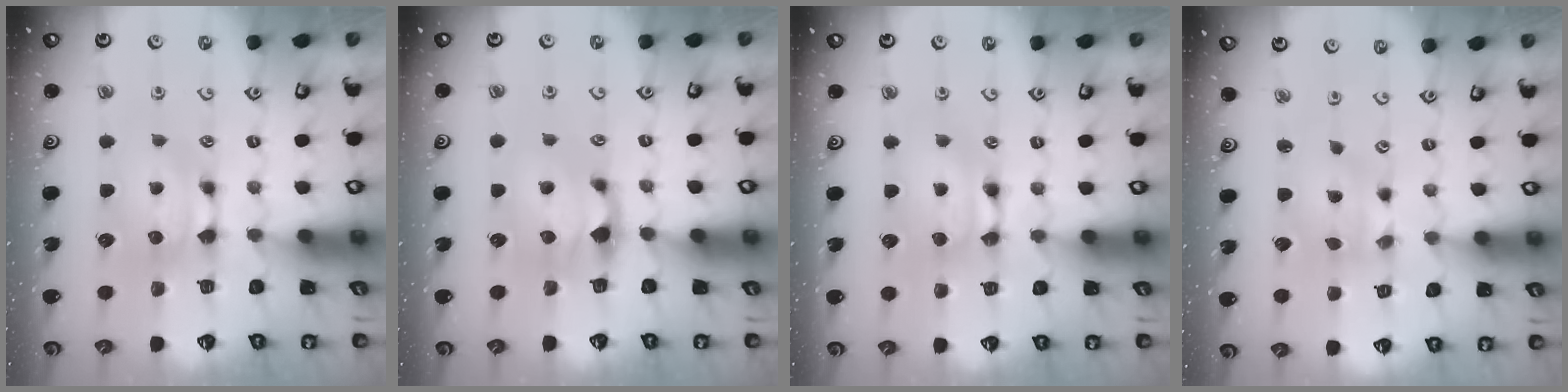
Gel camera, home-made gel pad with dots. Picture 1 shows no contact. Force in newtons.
{"total": 2.7, "press": 2.6, "slide": 0.8}
{"total": 1.6, "press": 1.6, "slide": 0.2}
{"total": 1.3, "press": 0.3, "slide": 1.2}